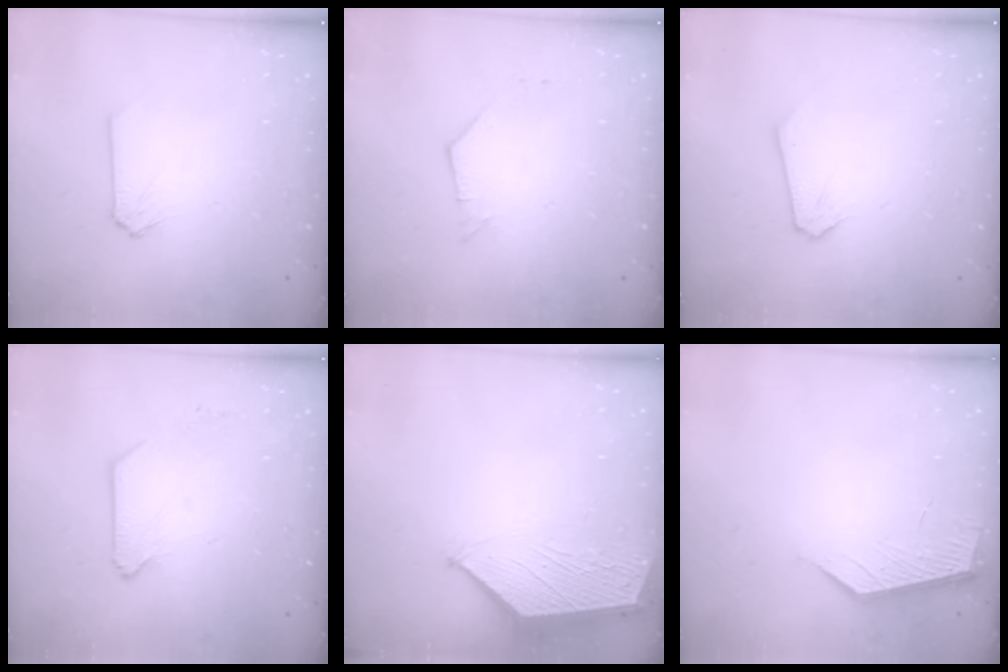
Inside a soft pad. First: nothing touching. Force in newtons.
{"total": 2.2, "press": 2.2, "slide": 0.4}
{"total": 0.0}
{"total": 2.0, "press": 2.0, "slide": 0.5}
{"total": 2.9, "press": 2.9, "slide": 0.4}
{"total": 4.5, "press": 4.4, "slide": 0.2}